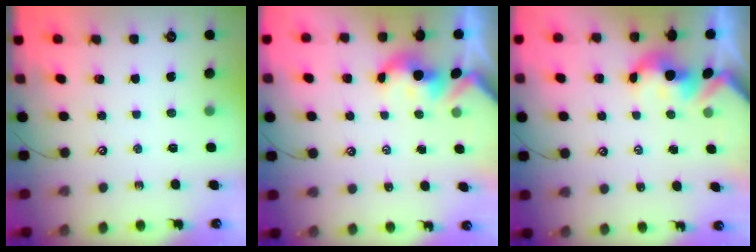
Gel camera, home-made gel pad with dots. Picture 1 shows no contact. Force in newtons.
{"total": 1.6, "press": 1.5, "slide": 0.3}
{"total": 2.5, "press": 2.5, "slide": 0.2}